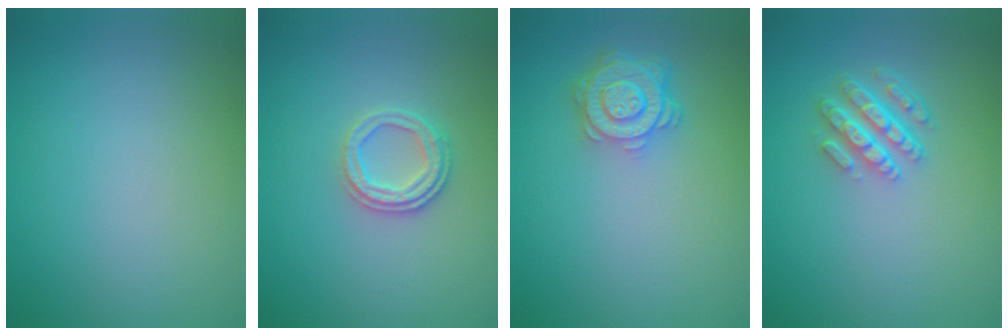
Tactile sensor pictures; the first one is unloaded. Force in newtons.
{"total": 2.4, "press": 2.3, "slide": 0.7}
{"total": 4.4, "press": 3.5, "slide": 2.6}
{"total": 4.4, "press": 3.2, "slide": 3.0}